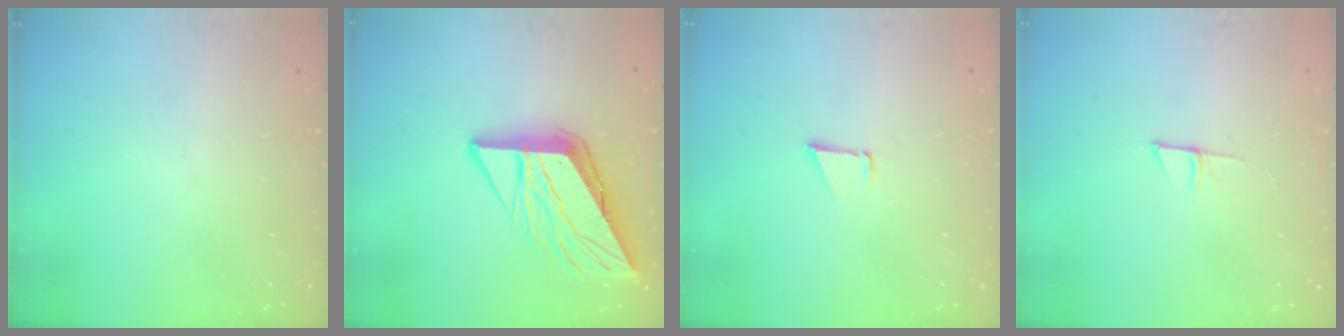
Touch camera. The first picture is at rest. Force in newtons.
{"total": 12.2, "press": 12.2, "slide": 1.4}
{"total": 0.9, "press": 0.9, "slide": 0.1}
{"total": 4.0, "press": 4.0, "slide": 0.4}